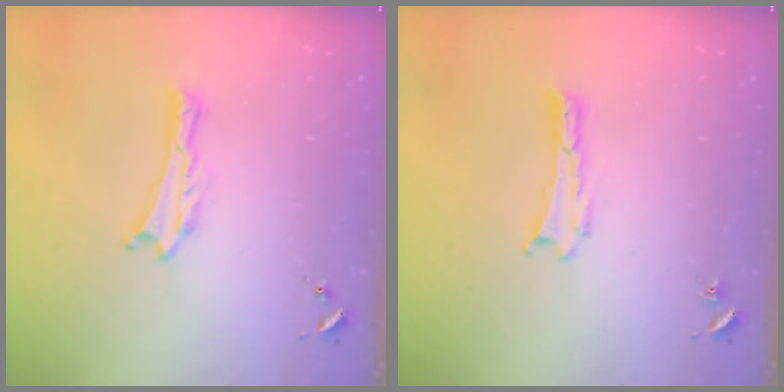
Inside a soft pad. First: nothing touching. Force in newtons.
{"total": 0.0}